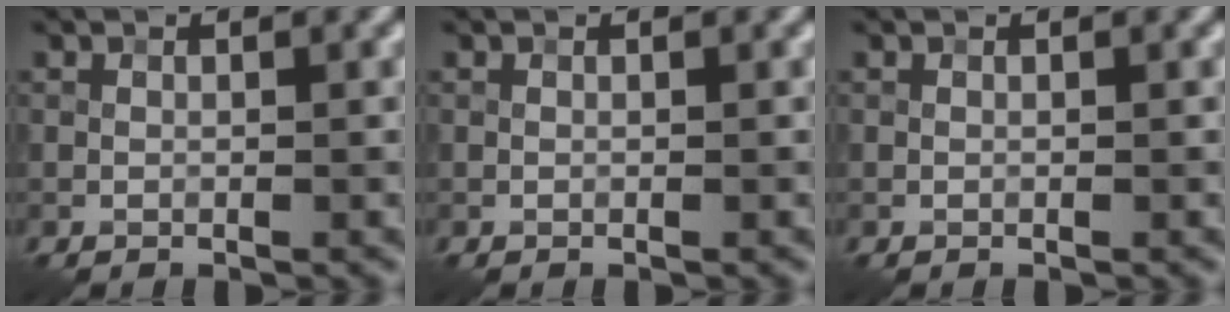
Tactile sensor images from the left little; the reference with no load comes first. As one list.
[{"total": 0.0}, {"total": 0.0}]